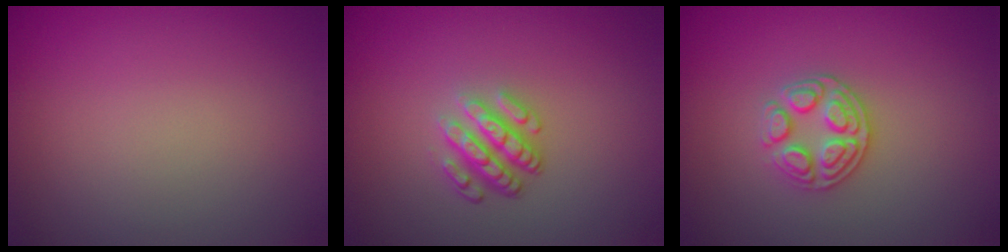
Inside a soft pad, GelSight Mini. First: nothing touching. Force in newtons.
{"total": 3.6, "press": 2.6, "slide": 2.5}
{"total": 3.0, "press": 2.8, "slide": 1.1}